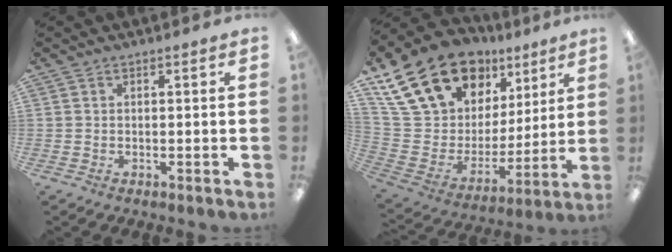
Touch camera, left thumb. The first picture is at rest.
{"total": 24.1, "force": [15.7, 14.4, 11.1], "torque": [-0.212, -0.083, 0.307]}